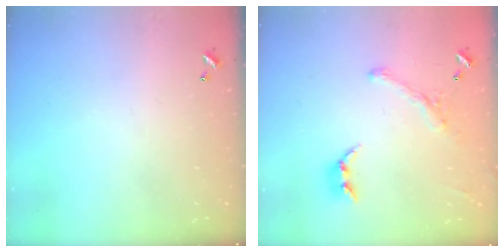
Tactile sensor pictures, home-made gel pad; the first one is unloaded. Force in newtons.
{"total": 2.4, "press": 2.0, "slide": 1.3}